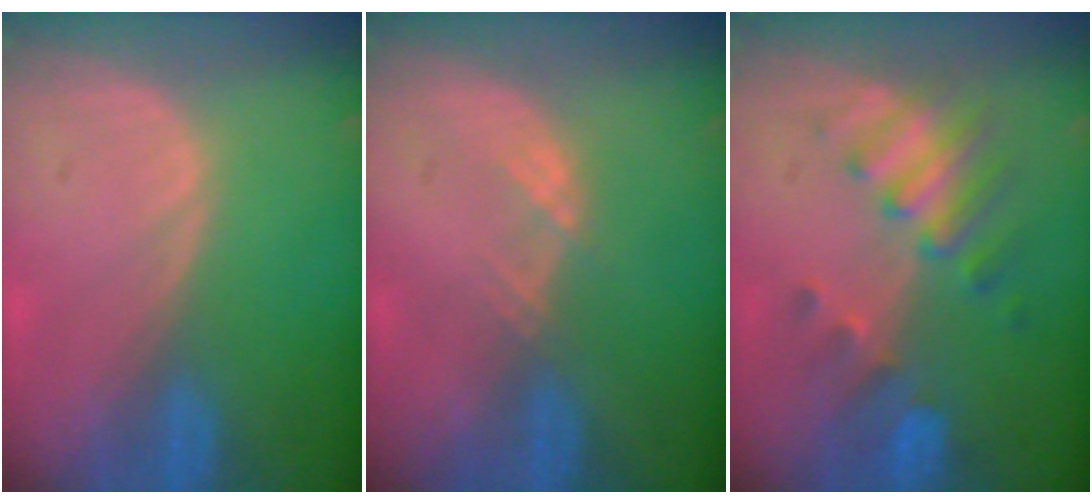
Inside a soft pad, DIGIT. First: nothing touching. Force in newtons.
{"total": 1.5, "press": 1.3, "slide": 0.8}
{"total": 7.6, "press": 6.7, "slide": 3.6}